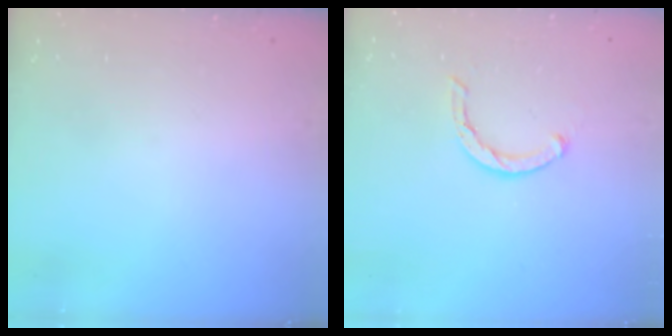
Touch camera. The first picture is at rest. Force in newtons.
{"total": 3.3, "press": 3.3, "slide": 0.3}